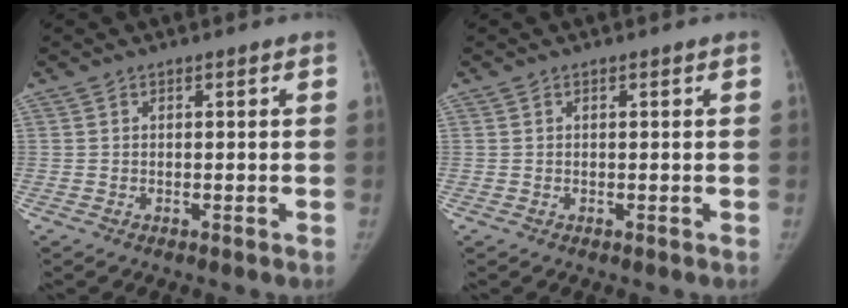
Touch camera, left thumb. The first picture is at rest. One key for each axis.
{"total": 0.0}